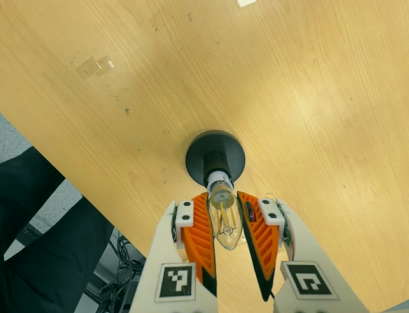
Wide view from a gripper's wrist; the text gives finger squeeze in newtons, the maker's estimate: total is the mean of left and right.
{"total": 15.4, "left": 14.6, "right": 16.2}